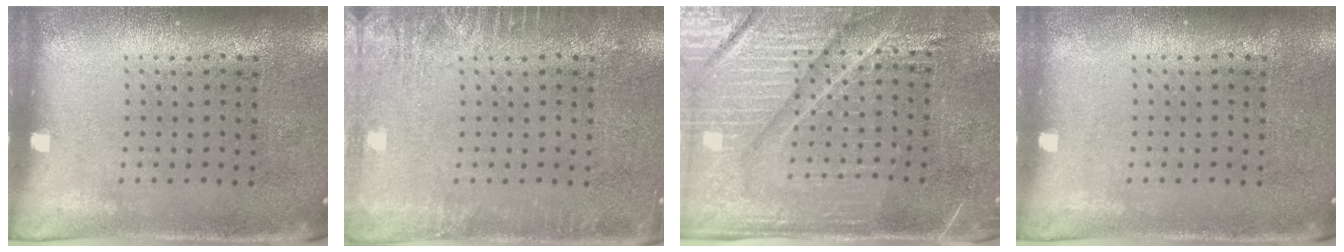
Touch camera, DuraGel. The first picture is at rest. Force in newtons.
{"total": 2.3, "press": 2.2, "slide": 0.2}
{"total": 4.6, "press": 4.2, "slide": 1.6}
{"total": 0.0}